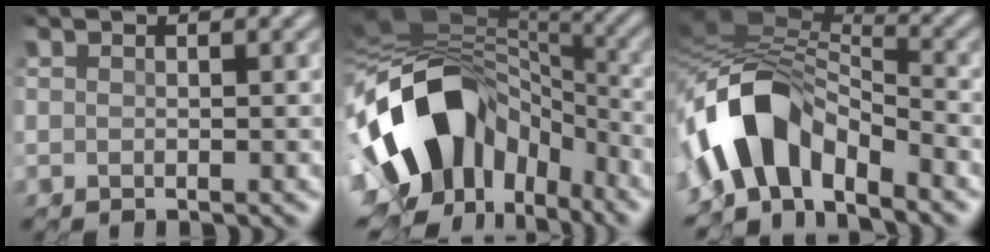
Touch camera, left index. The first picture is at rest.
{"total": 13.5, "force": [-5.1, 9.5, 8.2], "torque": [-0.150, 0.000, -0.091]}
{"total": 8.1, "force": [-4.5, 4.1, 5.4], "torque": [-0.093, 0.013, -0.087]}